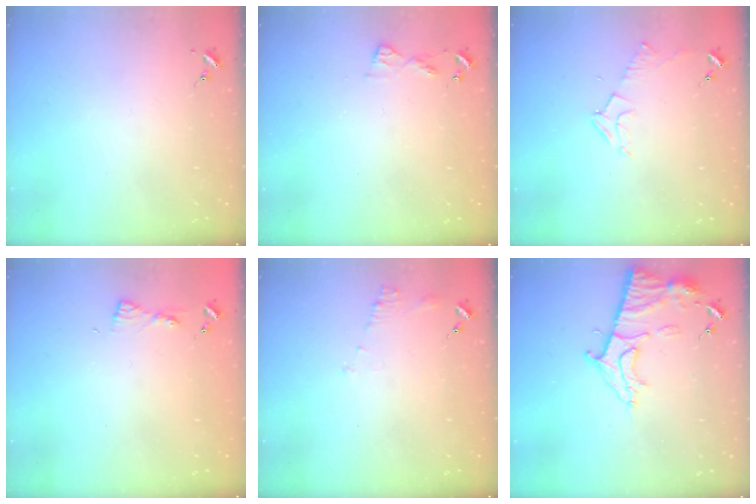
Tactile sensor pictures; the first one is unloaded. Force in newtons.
{"total": 5.1, "press": 5.0, "slide": 0.4}
{"total": 5.9, "press": 5.9, "slide": 0.8}
{"total": 4.8, "press": 4.7, "slide": 0.6}
{"total": 6.8, "press": 6.8, "slide": 0.6}
{"total": 11.9, "press": 11.8, "slide": 1.0}